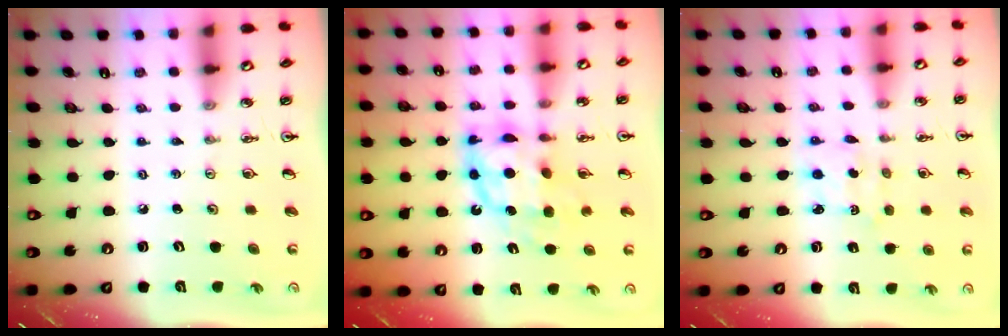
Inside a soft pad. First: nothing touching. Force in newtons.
{"total": 11.1, "press": 11.0, "slide": 0.9}
{"total": 2.3, "press": 2.3, "slide": 0.6}